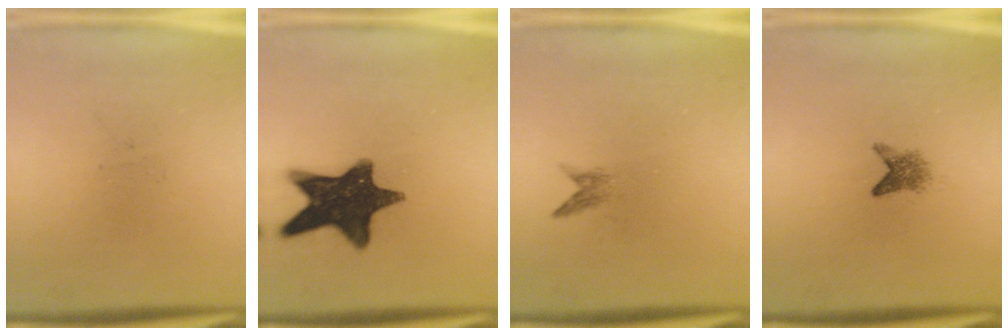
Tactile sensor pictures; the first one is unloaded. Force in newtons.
{"total": 15.3}
{"total": 0.9}
{"total": 2.1}